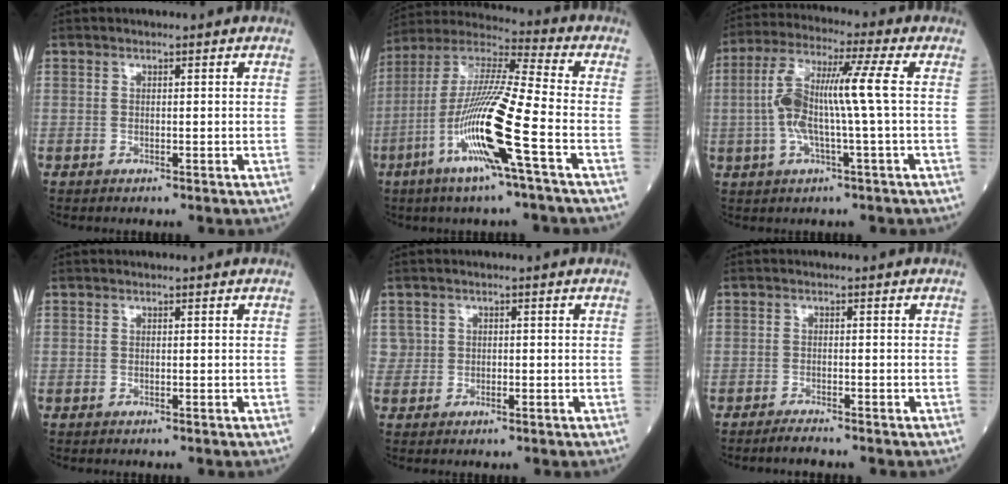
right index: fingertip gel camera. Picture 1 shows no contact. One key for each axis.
{"total": 17.0, "fx": -6.1, "fy": -0.1, "fz": 15.9, "tx": -0.324, "ty": -0.014, "tz": -0.124}
{"total": 11.0, "fx": 0.0, "fy": 0.2, "fz": 11.0, "tx": -0.221, "ty": 0.026, "tz": -0.004}
{"total": 0.0}
{"total": 1.7, "fx": 0.3, "fy": 1.7, "fz": 0.0, "tx": 0.009, "ty": 0.006, "tz": 0.004}
{"total": 1.9, "fx": -1.8, "fy": -0.2, "fz": 0.6, "tx": -0.018, "ty": -0.004, "tz": -0.033}